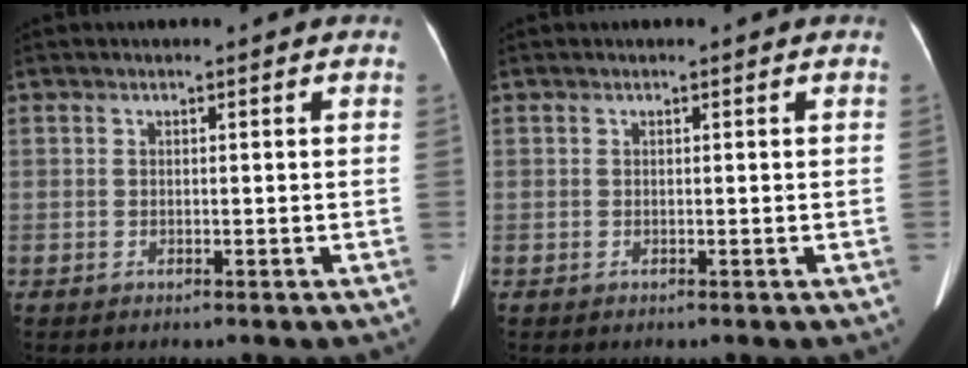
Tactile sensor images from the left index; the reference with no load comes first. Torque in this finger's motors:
{"motor_torque": [-0.02, 0.05, 0.00, 0.00]}